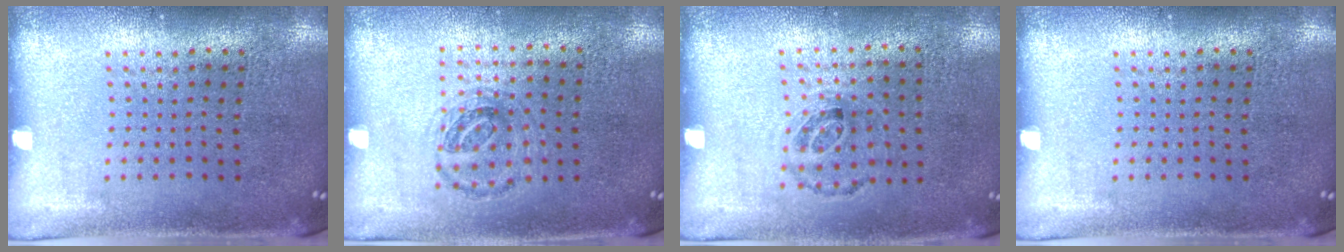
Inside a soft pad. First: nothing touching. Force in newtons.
{"total": 0.9, "press": 0.9, "slide": 0.3}
{"total": 0.9, "press": 0.7, "slide": 0.6}
{"total": 0.0}